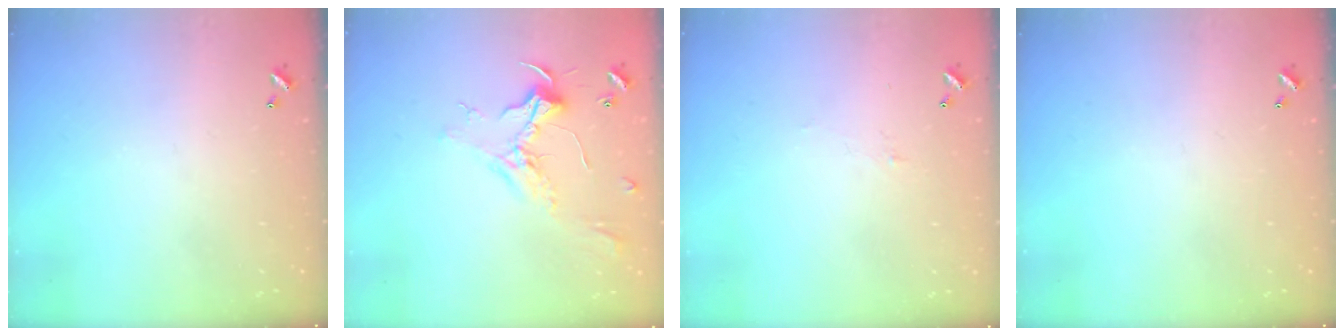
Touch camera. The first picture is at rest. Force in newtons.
{"total": 2.4, "press": 2.3, "slide": 0.8}
{"total": 1.5, "press": 1.3, "slide": 0.6}
{"total": 0.0}